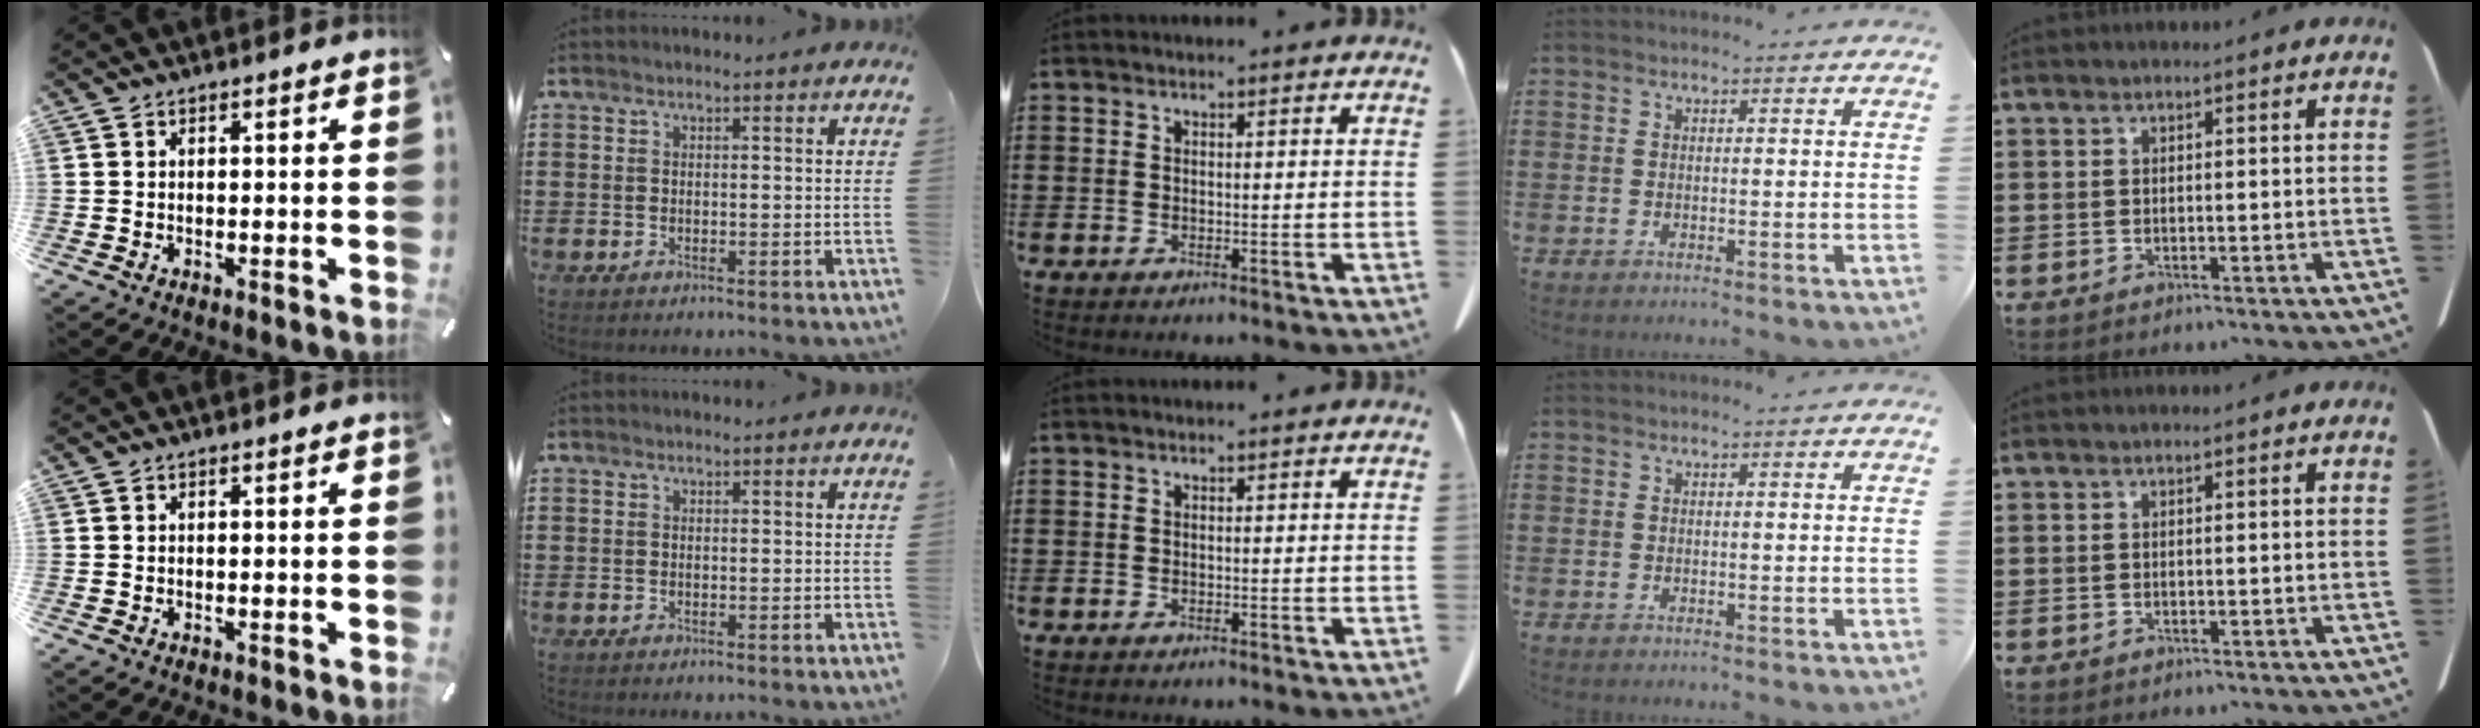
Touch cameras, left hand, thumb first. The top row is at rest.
{}